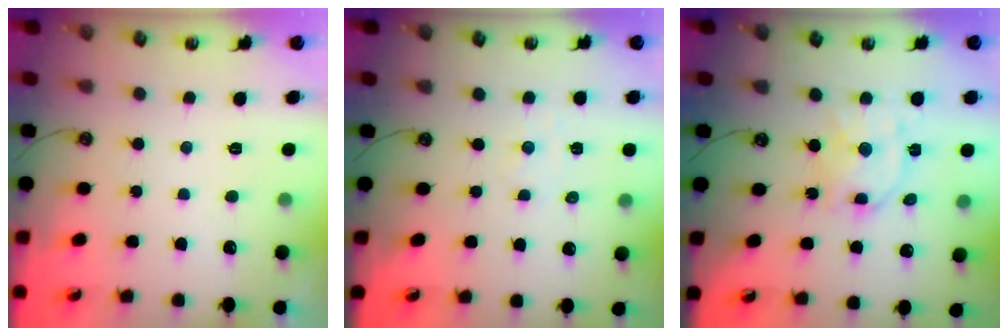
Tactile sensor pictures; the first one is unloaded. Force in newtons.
{"total": 1.4, "press": 1.4, "slide": 0.2}
{"total": 12.6, "press": 12.5, "slide": 0.9}